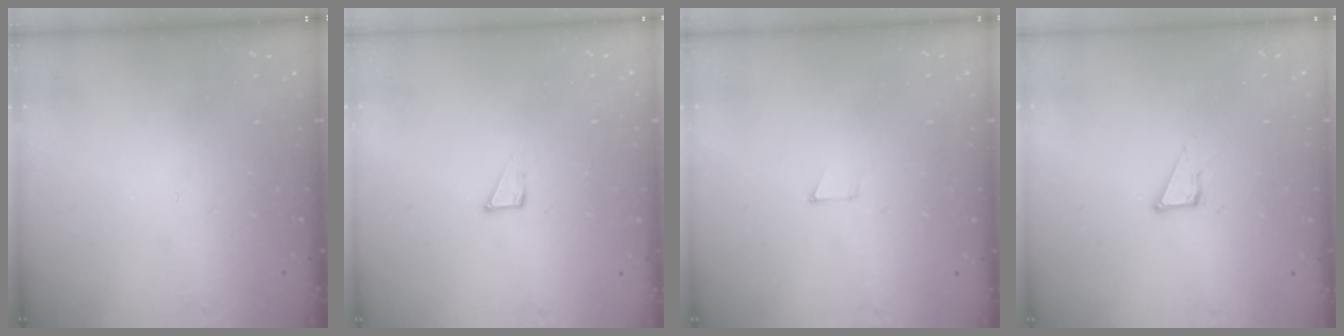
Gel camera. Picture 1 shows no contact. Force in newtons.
{"total": 2.3, "press": 2.3, "slide": 0.1}
{"total": 2.7, "press": 2.7, "slide": 0.2}
{"total": 1.9, "press": 1.9, "slide": 0.1}